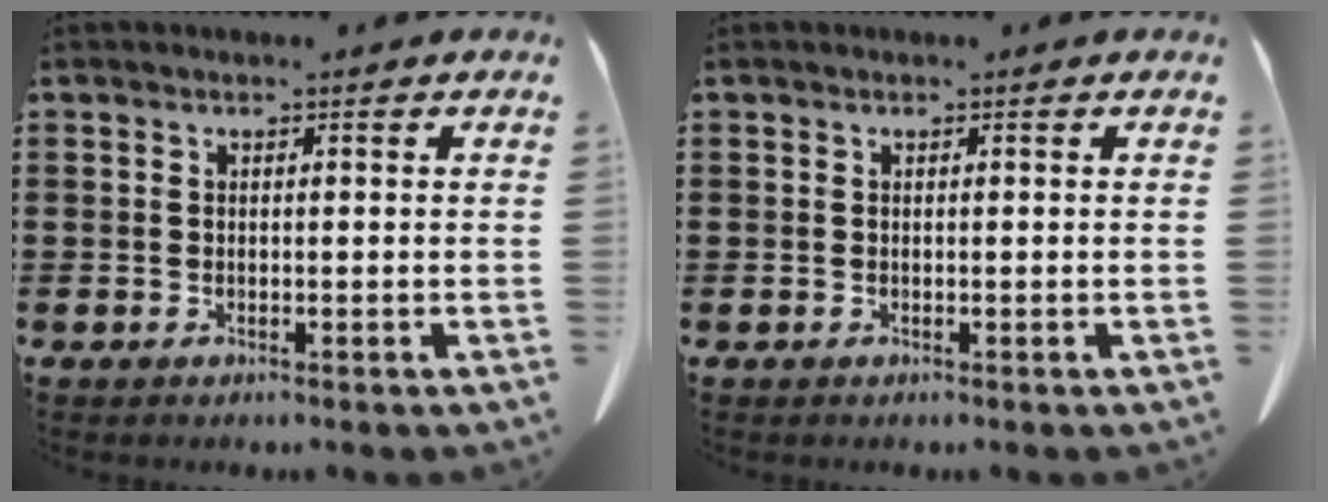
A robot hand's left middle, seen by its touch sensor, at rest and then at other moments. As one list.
[{"total": 0.0}]